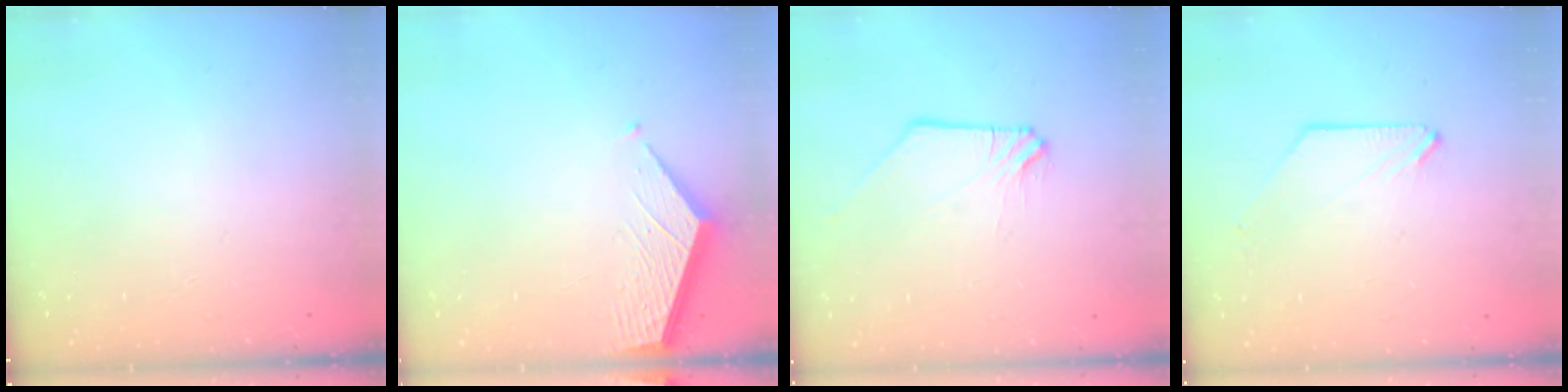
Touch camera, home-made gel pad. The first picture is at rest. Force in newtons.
{"total": 3.4, "press": 3.4, "slide": 0.3}
{"total": 0.5, "press": 0.5, "slide": 0.2}
{"total": 0.7, "press": 0.7, "slide": 0.1}